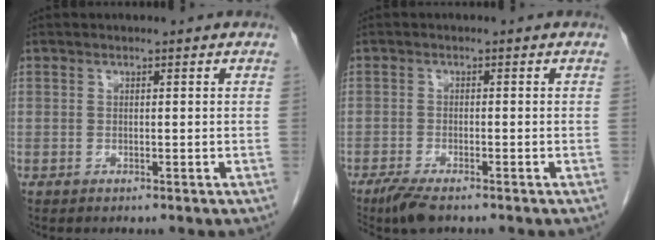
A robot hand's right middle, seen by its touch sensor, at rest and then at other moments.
{"total": 4.5, "force": [-3.4, 0.8, 2.8], "torque": [-0.055, -0.011, -0.058]}